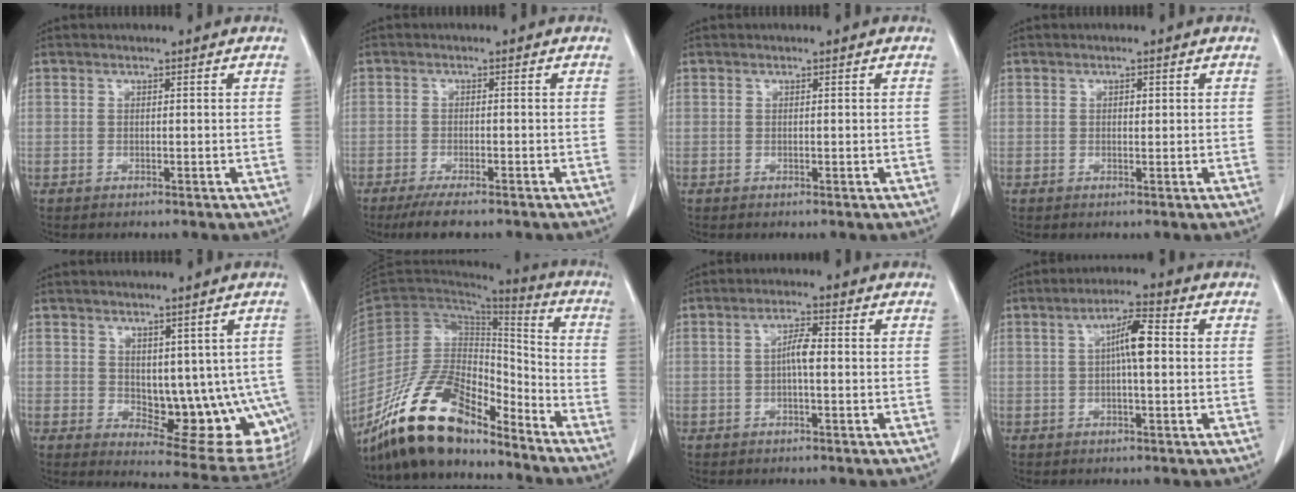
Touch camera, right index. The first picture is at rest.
{"total": 5.2, "force": [-4.1, 1.1, 3.1], "torque": [-0.052, -0.011, -0.064]}
{"total": 0.0}
{"total": 0.8, "force": [0.2, 0.4, 0.6], "torque": [-0.010, 0.001, 0.003]}
{"total": 13.6, "force": [-0.7, 7.0, 11.6], "torque": [-0.121, -0.006, 0.009]}
{"total": 17.2, "force": [-14.0, 6.0, 8.0], "torque": [-0.141, 0.028, -0.254]}
{"total": 3.0, "force": [-0.1, 0.6, 2.9], "torque": [-0.055, 0.006, -0.003]}
{"total": 5.4, "force": [0.6, 0.8, 5.3], "torque": [-0.094, 0.013, 0.006]}